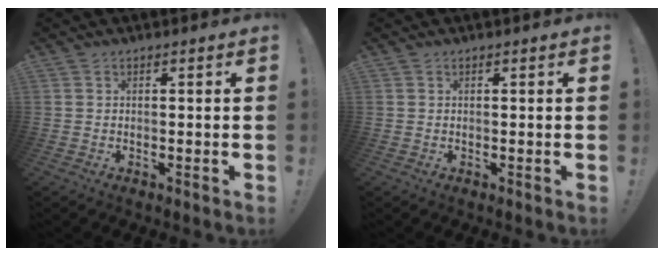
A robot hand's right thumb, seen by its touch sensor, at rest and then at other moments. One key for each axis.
{"total": 0.0}